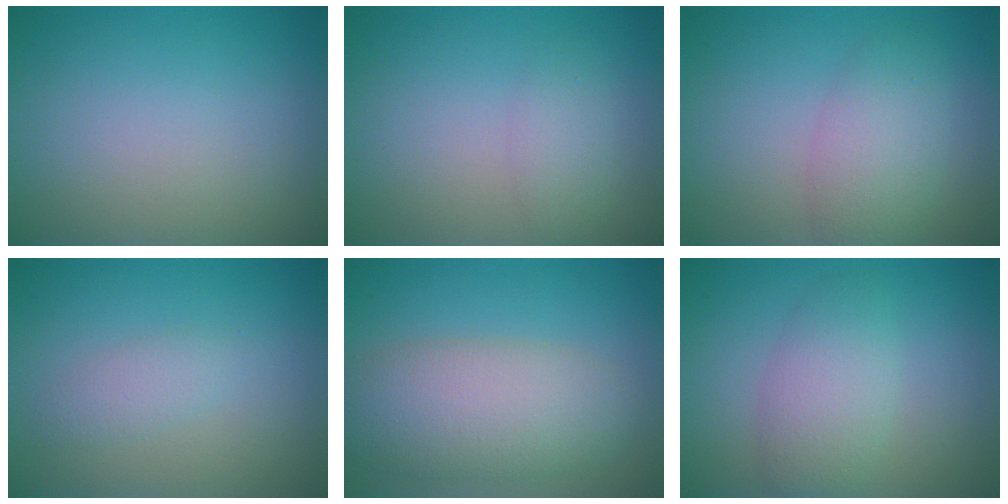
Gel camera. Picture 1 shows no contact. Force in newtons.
{"total": 1.7, "press": 1.7, "slide": 0.1}
{"total": 3.9, "press": 3.9, "slide": 0.1}
{"total": 1.6, "press": 1.6, "slide": 0.0}
{"total": 7.0, "press": 7.0, "slide": 0.3}
{"total": 3.8, "press": 3.8, "slide": 0.1}